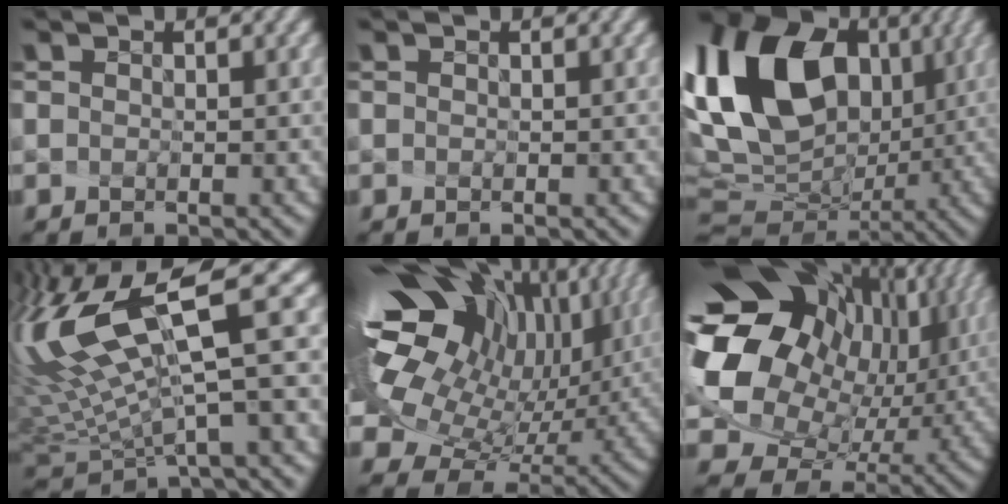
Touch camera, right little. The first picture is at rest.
{"total": 0.0}
{"total": 15.7, "force": [3.4, 10.8, 10.9], "torque": [-0.228, -0.006, 0.097]}
{"total": 11.1, "force": [4.1, 1.7, 10.2], "torque": [-0.244, -0.014, 0.115]}
{"total": 16.1, "force": [5.0, 9.4, 12.1], "torque": [-0.246, -0.011, 0.143]}
{"total": 16.3, "force": [3.1, 12.3, 10.3], "torque": [-0.232, -0.041, 0.123]}